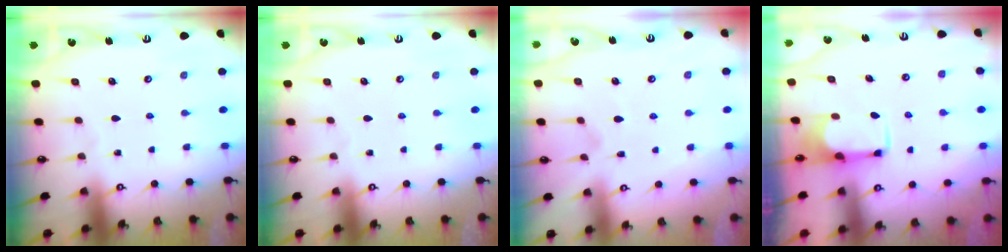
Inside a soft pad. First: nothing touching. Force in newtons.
{"total": 0.0}
{"total": 2.4, "press": 2.1, "slide": 1.2}
{"total": 1.8, "press": 1.6, "slide": 0.7}